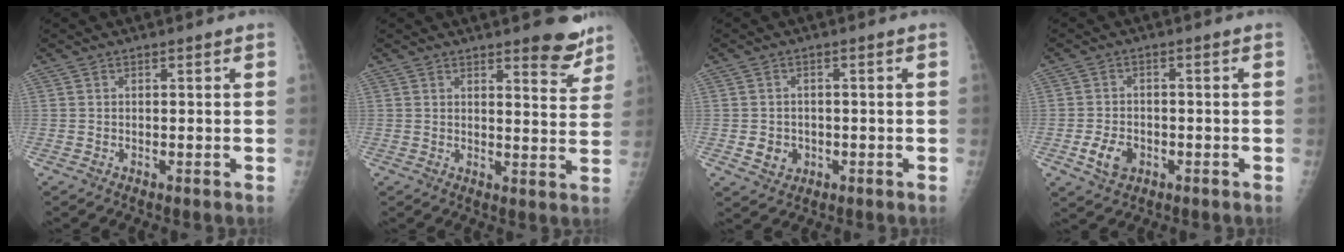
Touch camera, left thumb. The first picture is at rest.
{"total": 7.2, "force": [5.5, 2.2, 4.1], "torque": [-0.023, -0.038, 0.065]}
{"total": 3.6, "force": [-0.9, 3.1, 1.4], "torque": [-0.005, 0.004, -0.004]}
{"total": 4.9, "force": [-2.0, 3.5, 2.8], "torque": [-0.041, 0.006, -0.030]}